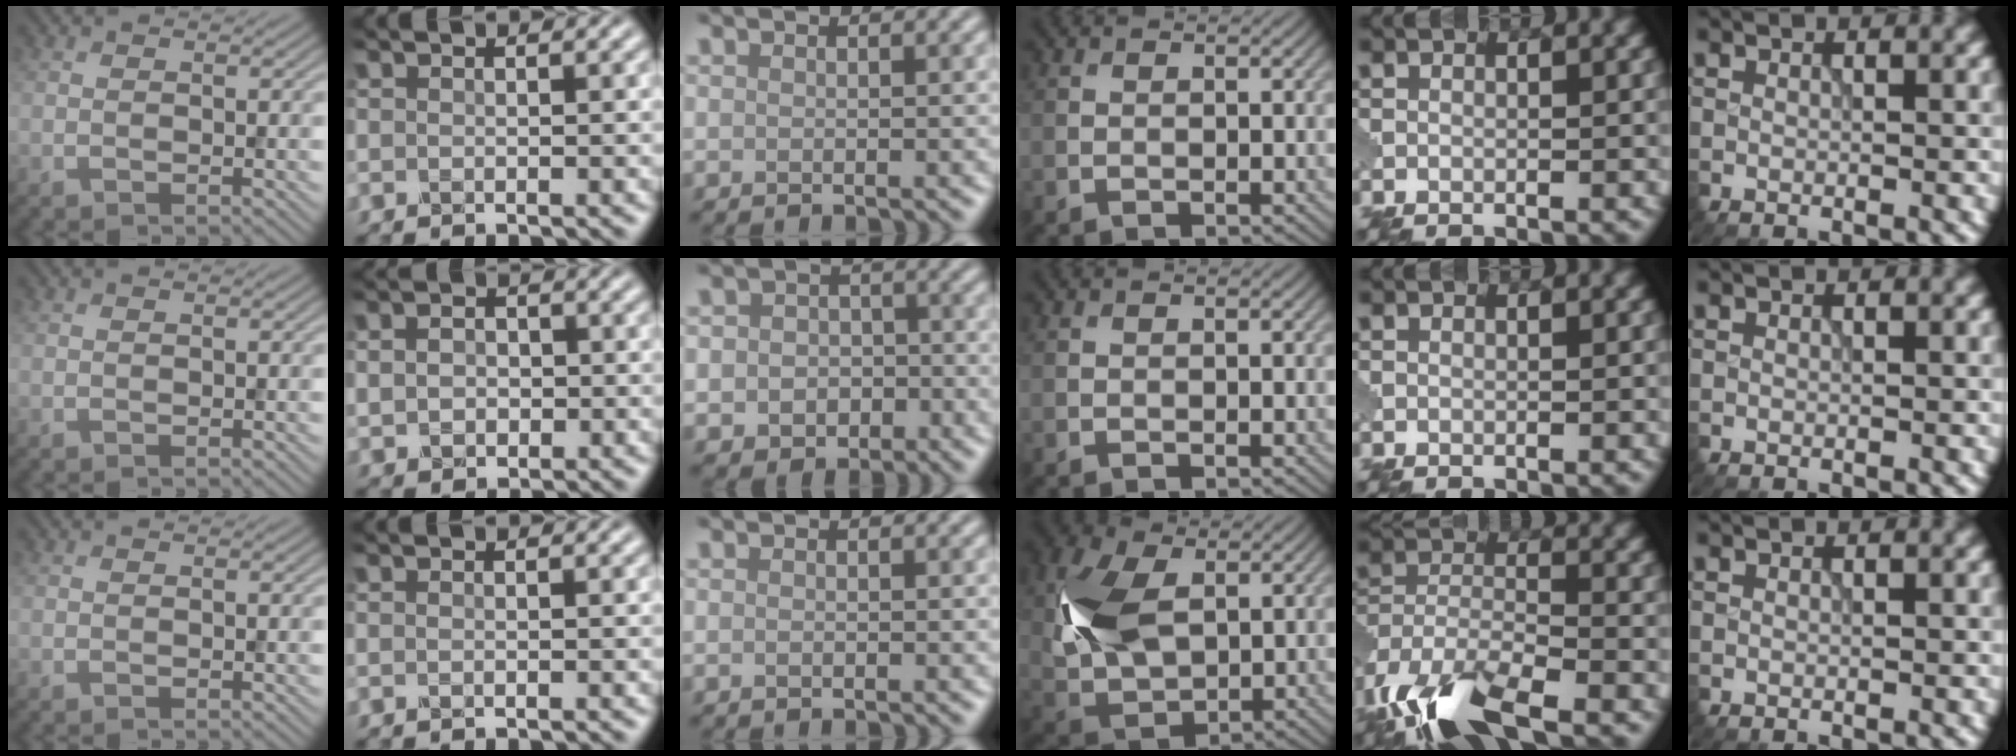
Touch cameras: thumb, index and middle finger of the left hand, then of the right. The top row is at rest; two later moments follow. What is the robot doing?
{"motion": "extract", "object": "pin"}